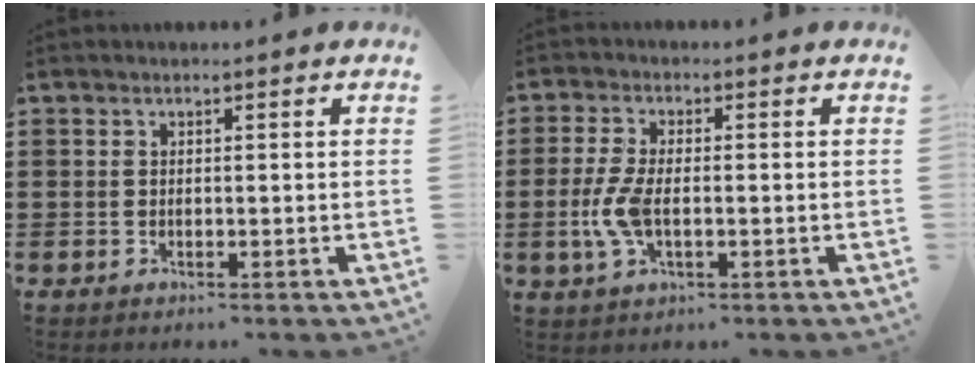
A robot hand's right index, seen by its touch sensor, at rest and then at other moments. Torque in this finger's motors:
{"motor_torque": [0.85, 0.80, 0.52, 0.14]}